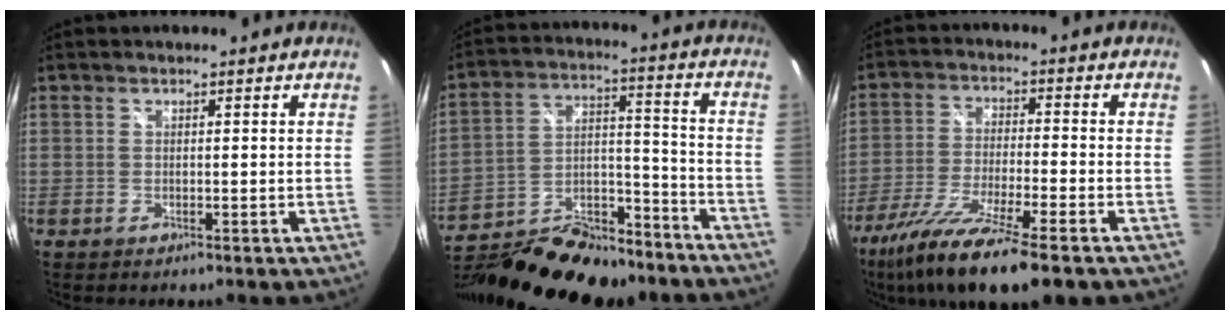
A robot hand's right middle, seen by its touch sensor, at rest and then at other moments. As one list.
[{"total": 26.6, "force": [-21.0, 9.0, 13.7], "torque": [-0.263, -0.015, -0.329]}, {"total": 16.9, "force": [-11.9, 2.6, 11.8], "torque": [-0.237, -0.047, -0.213]}]